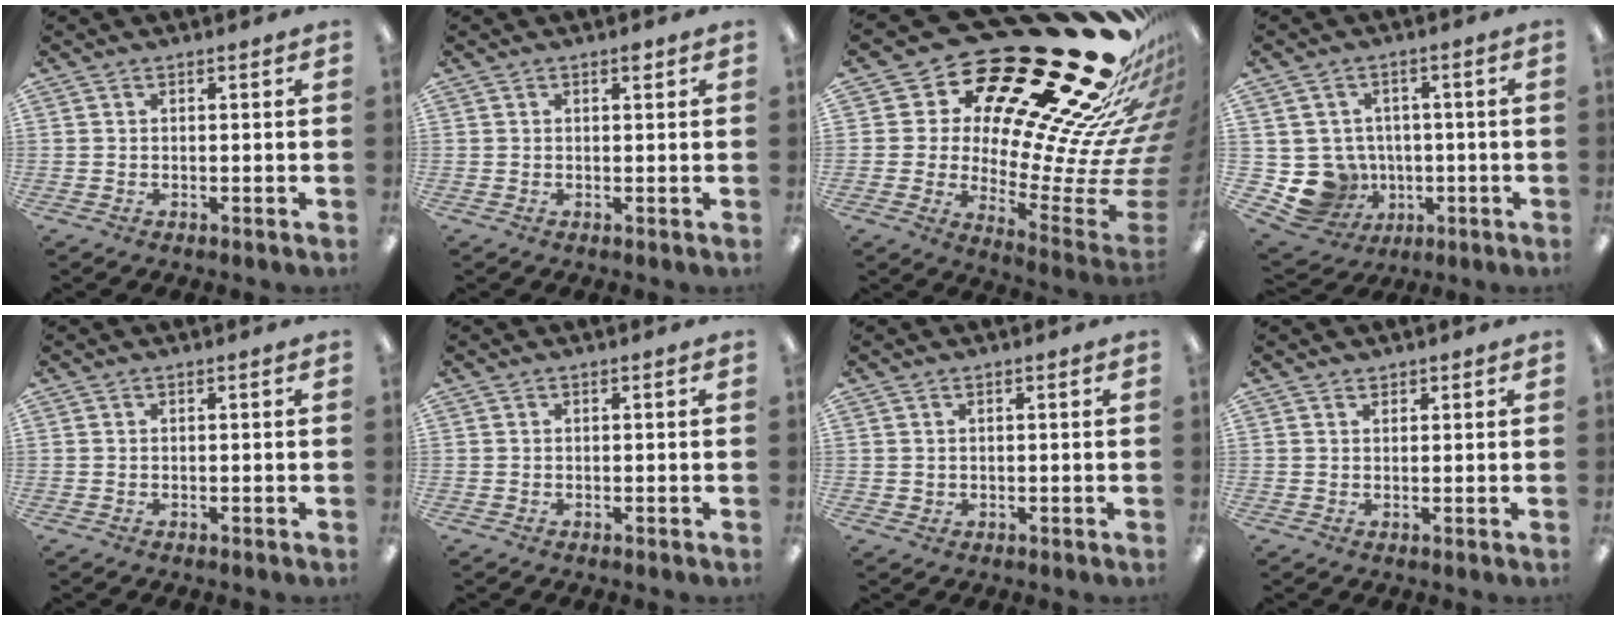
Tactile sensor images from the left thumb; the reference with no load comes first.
{"total": 1.2, "force": [0.8, 0.5, 0.8], "torque": [-0.001, -0.005, 0.010]}
{"total": 31.6, "force": [22.9, 10.5, 19.1], "torque": [-0.193, -0.244, 0.422]}
{"total": 9.6, "force": [-1.8, 9.2, 2.2], "torque": [-0.072, 0.008, -0.019]}
{"total": 0.0}
{"total": 0.0}
{"total": 1.2, "force": [0.6, 1.0, 0.0], "torque": [-0.002, 0.002, 0.010]}
{"total": 1.3, "force": [1.1, 0.8, 0.1], "torque": [0.007, -0.003, 0.019]}